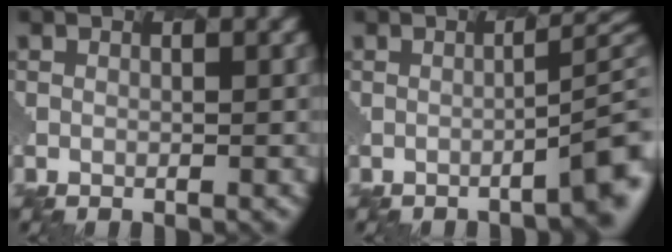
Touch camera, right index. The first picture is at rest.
{"total": 5.3, "force": [-1.4, 1.3, 4.9], "torque": [-0.051, 0.004, -0.023]}